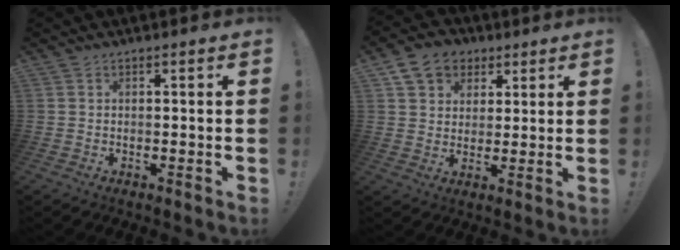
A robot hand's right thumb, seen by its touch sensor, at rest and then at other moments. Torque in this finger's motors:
{"motor_torque": [-0.04, 0.11, 0.17, -0.01, 0.01]}